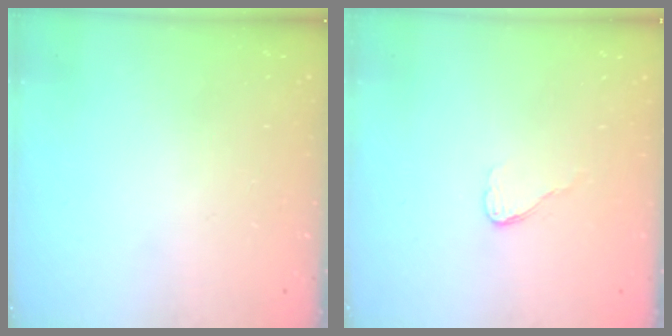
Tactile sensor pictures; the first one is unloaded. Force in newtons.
{"total": 3.5, "press": 3.5, "slide": 0.3}